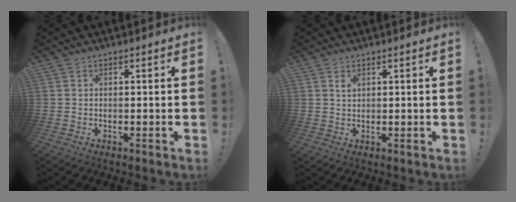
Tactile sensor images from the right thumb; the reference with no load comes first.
{"total": 1.3, "force": [0.8, 0.7, 0.6], "torque": [0.002, -0.006, 0.014]}